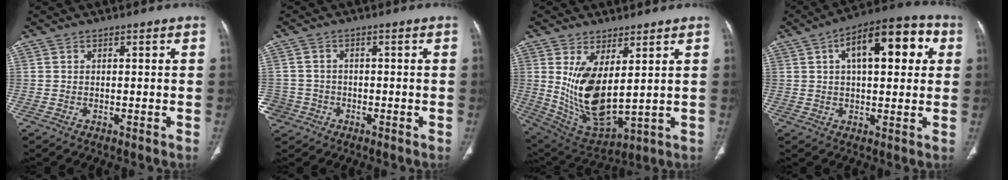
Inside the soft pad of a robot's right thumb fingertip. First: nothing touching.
{"total": 5.3, "force": [-2.1, 4.8, 0.4], "torque": [-0.004, 0.019, -0.034]}
{"total": 13.8, "force": [2.9, 6.2, 12.0], "torque": [-0.221, -0.034, 0.082]}
{"total": 16.2, "force": [4.7, 7.4, 13.7], "torque": [-0.166, 0.023, 0.062]}